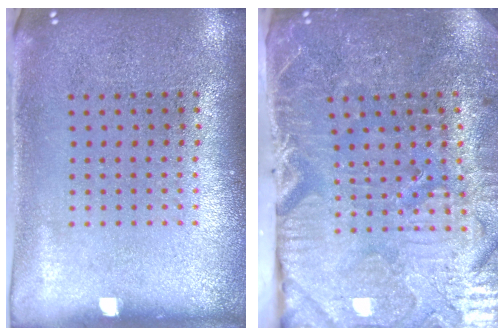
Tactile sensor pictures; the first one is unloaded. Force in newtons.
{"total": 4.1, "press": 4.1, "slide": 0.8}